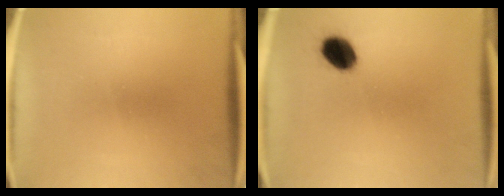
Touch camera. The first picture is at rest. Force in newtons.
{"total": 7.1}